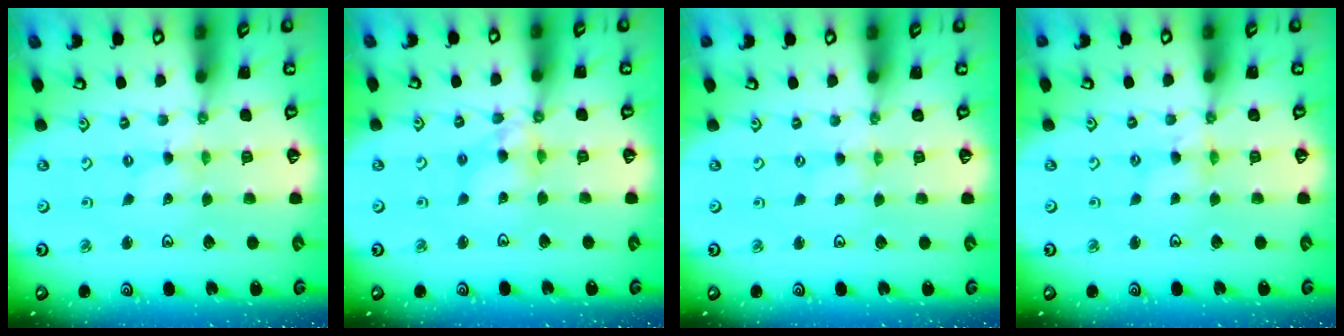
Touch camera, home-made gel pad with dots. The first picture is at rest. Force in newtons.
{"total": 8.5, "press": 8.4, "slide": 0.8}
{"total": 0.0}
{"total": 3.3, "press": 3.3, "slide": 0.3}